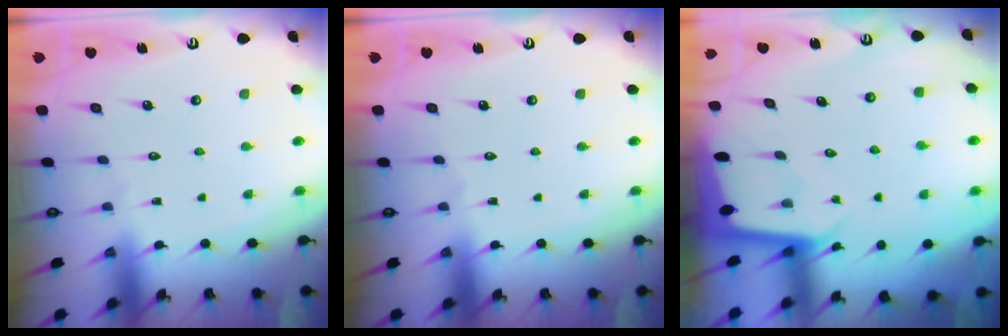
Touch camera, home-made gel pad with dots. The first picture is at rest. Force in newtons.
{"total": 0.0}
{"total": 1.9, "press": 1.9, "slide": 0.1}